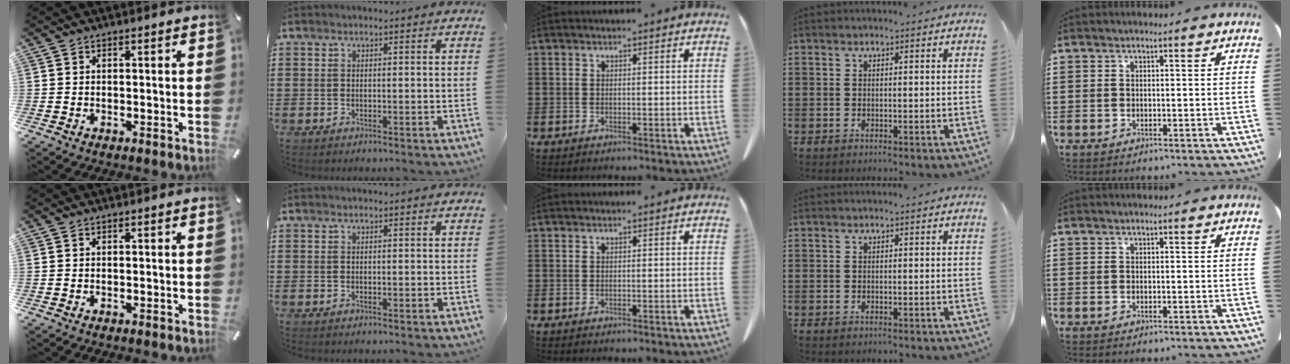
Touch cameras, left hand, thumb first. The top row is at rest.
{}